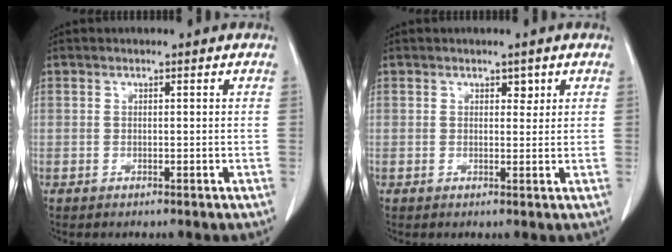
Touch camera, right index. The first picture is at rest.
{"total": 1.5, "force": [0.9, 0.9, 0.8], "torque": [-0.004, -0.004, 0.012]}